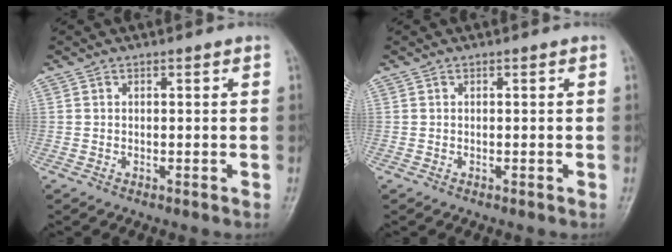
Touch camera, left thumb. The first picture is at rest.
{"total": 0.0}